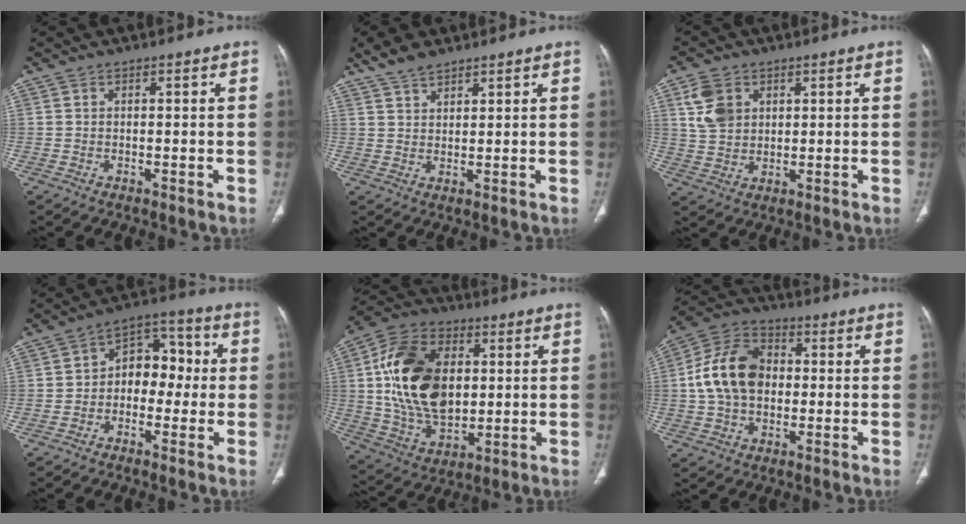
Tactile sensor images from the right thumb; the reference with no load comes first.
{"total": 5.0, "force": [4.1, 2.0, 2.2], "torque": [-0.038, -0.012, 0.083]}
{"total": 7.1, "force": [2.7, 5.2, 3.9], "torque": [-0.061, -0.006, 0.059]}
{"total": 9.6, "force": [-0.5, 6.8, 6.8], "torque": [-0.056, 0.039, -0.023]}
{"total": 21.1, "force": [2.8, 13.8, 15.7], "torque": [-0.266, -0.002, 0.058]}
{"total": 13.9, "force": [0.4, 10.0, 9.6], "torque": [-0.163, 0.028, -0.001]}